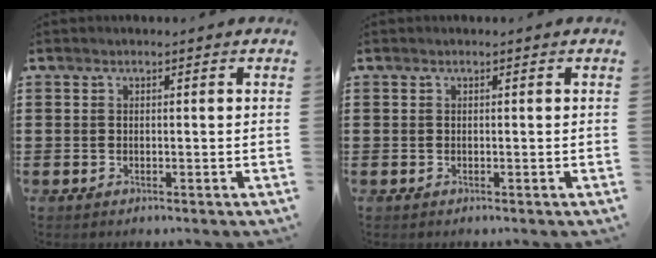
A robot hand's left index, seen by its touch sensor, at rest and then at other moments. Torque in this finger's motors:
{"motor_torque": [0.03, 0.03, 0.00, 0.00]}